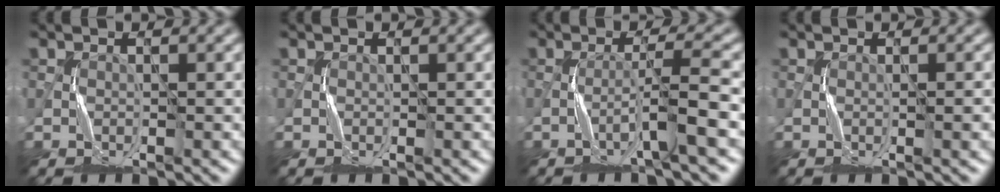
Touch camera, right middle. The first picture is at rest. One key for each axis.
{"total": 0.0}
{"total": 3.5, "fx": -1.6, "fy": 0.0, "fz": 3.2, "tx": -0.050, "ty": 0.016, "tz": -0.041}
{"total": 1.0, "fx": -0.1, "fy": 0.1, "fz": 1.0, "tx": -0.013, "ty": 0.002, "tz": -0.001}